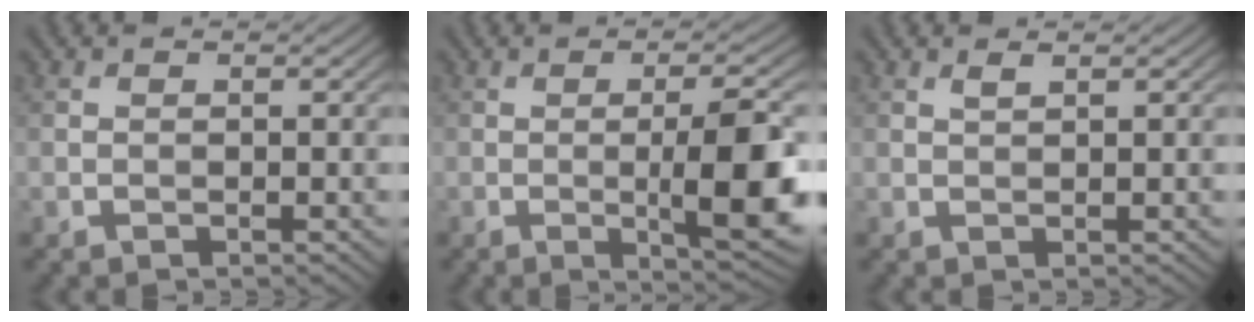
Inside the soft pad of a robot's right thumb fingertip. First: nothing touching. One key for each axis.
{"total": 8.6, "fx": -1.1, "fy": 1.7, "fz": 8.4, "tx": -0.131, "ty": -0.001, "tz": -0.016}
{"total": 0.9, "fx": 0.7, "fy": 0.1, "fz": 0.7, "tx": -0.016, "ty": 0.003, "tz": 0.013}